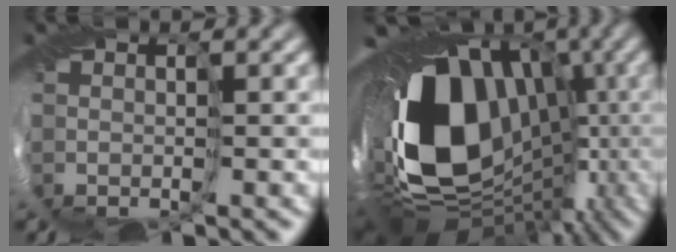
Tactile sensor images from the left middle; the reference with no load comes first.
{"total": 19.5, "force": [-1.1, 13.9, 13.7], "torque": [-0.257, -0.023, -0.005]}